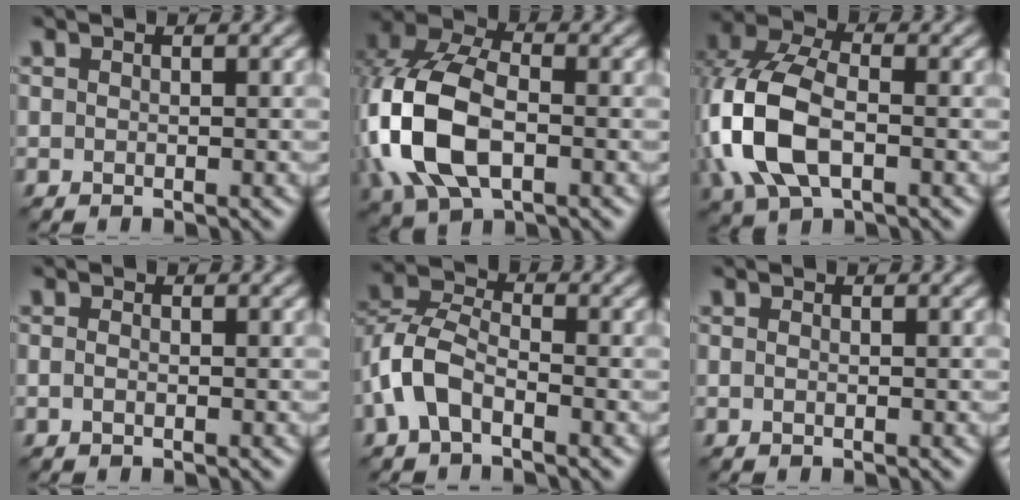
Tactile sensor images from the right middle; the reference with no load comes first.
{"total": 10.2, "force": [-2.2, 6.5, 7.6], "torque": [-0.189, -0.002, -0.053]}
{"total": 9.1, "force": [-2.0, 5.6, 6.8], "torque": [-0.175, -0.003, -0.047]}
{"total": 0.6, "force": [-0.3, 0.2, 0.4], "torque": [-0.012, -0.001, -0.008]}
{"total": 5.0, "force": [-2.1, 2.8, 3.5], "torque": [-0.083, 0.009, -0.053]}
{"total": 0.0}